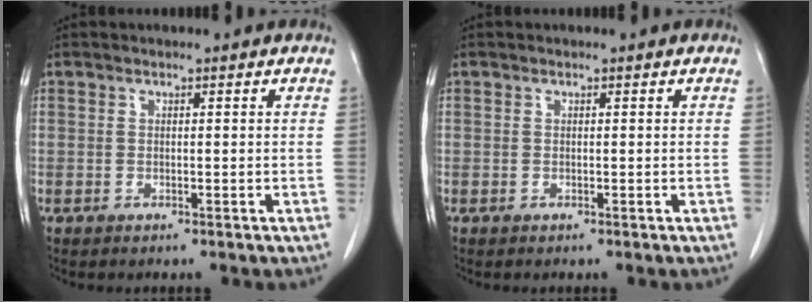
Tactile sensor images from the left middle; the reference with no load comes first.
{"total": 0.0}